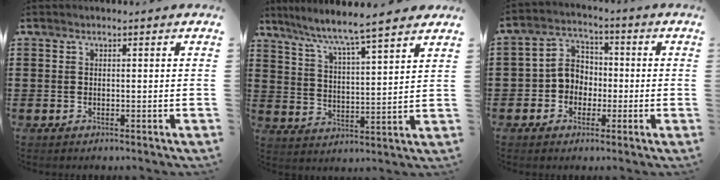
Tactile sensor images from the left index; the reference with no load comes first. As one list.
[{"total": 5.9, "force": [5.3, -0.6, 2.5], "torque": [-0.073, -0.036, 0.084]}, {"total": 5.7, "force": [-1.3, 5.0, 2.4], "torque": [-0.065, 0.016, -0.029]}]